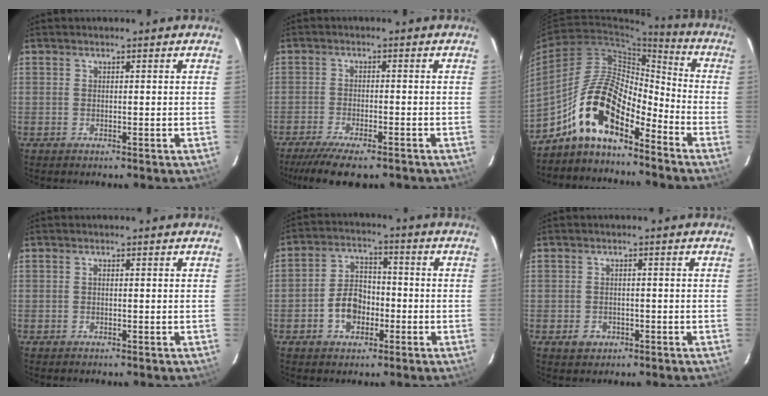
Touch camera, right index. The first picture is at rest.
{"total": 10.7, "force": [-8.5, 2.5, 6.0], "torque": [-0.137, -0.032, -0.142]}
{"total": 13.6, "force": [-9.6, 4.6, 8.5], "torque": [-0.159, 0.024, -0.188]}
{"total": 0.0}
{"total": 7.5, "force": [-2.7, 5.4, 4.3], "torque": [-0.085, 0.023, -0.041]}
{"total": 2.8, "force": [-1.2, 2.3, 0.9], "torque": [-0.019, 0.003, -0.016]}